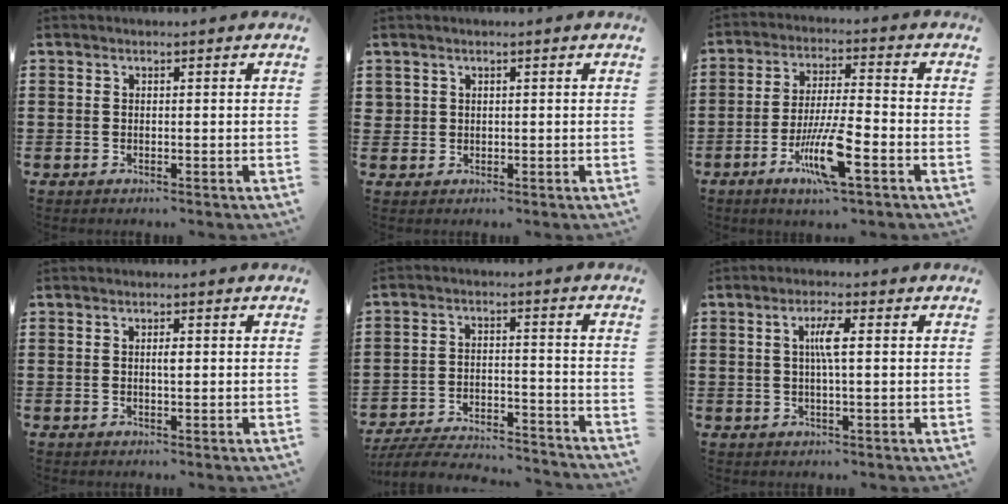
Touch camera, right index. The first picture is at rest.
{"total": 1.2, "force": [0.7, 1.0, 0.2], "torque": [-0.006, 0.003, 0.014]}
{"total": 10.1, "force": [-4.5, 1.8, 8.9], "torque": [-0.181, -0.007, -0.085]}
{"total": 1.3, "force": [0.1, 0.3, 1.2], "torque": [-0.024, 0.001, 0.001]}
{"total": 6.2, "force": [-6.0, 0.3, 1.4], "torque": [-0.040, -0.002, -0.124]}
{"total": 3.6, "force": [0.4, 0.4, 3.6], "torque": [-0.069, 0.001, 0.003]}